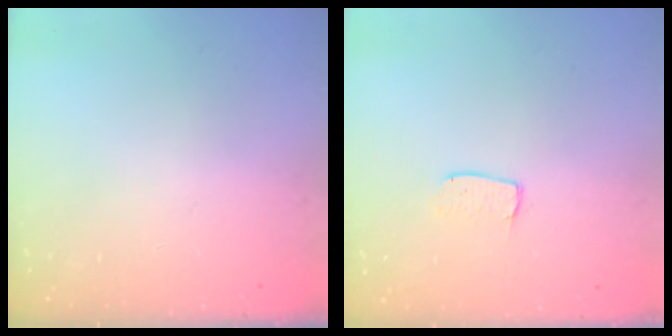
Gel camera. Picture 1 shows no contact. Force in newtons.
{"total": 3.8, "press": 3.8, "slide": 0.3}